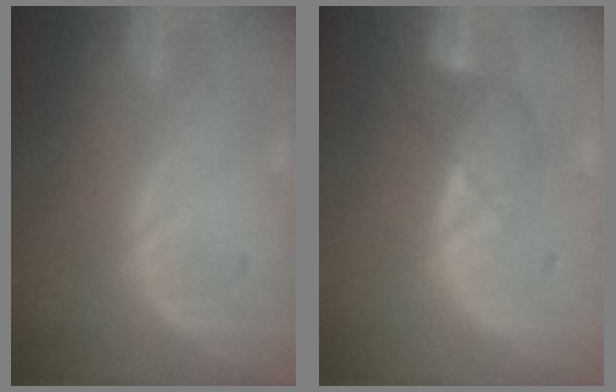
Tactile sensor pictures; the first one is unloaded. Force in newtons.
{"total": 4.4, "press": 3.8, "slide": 2.2}